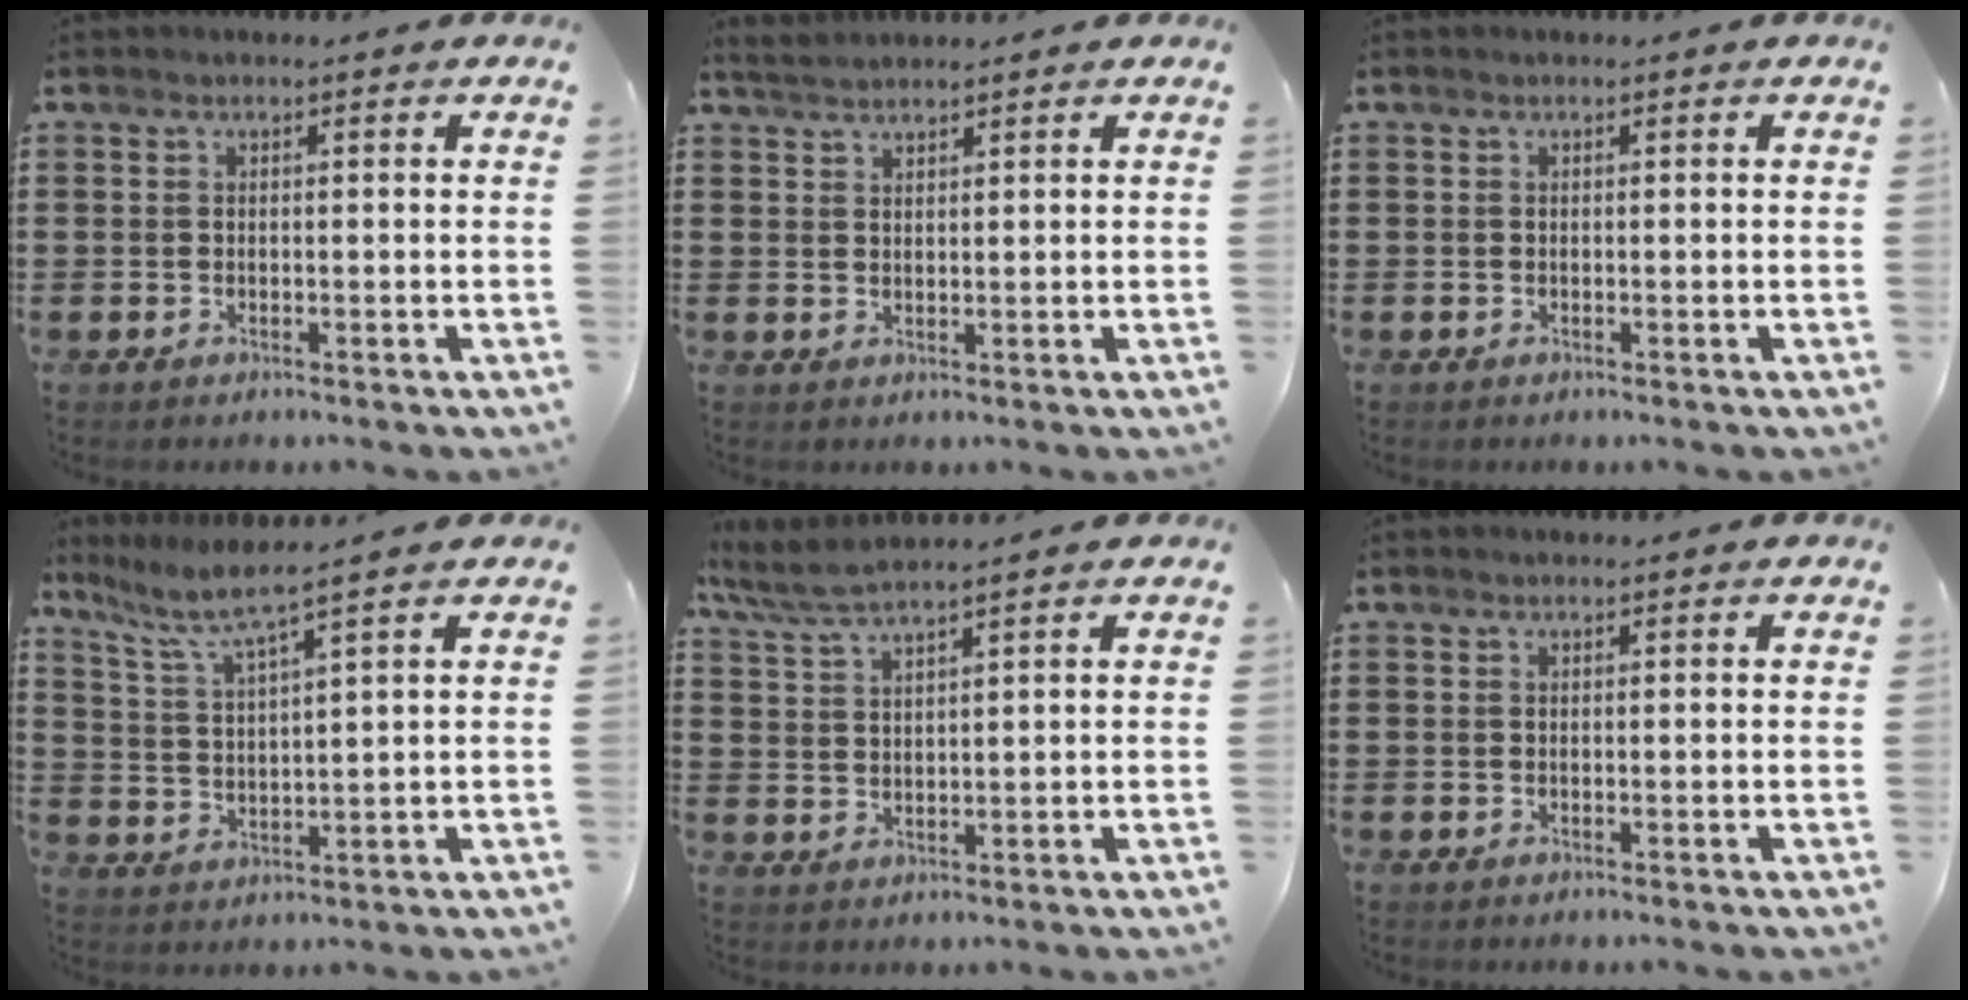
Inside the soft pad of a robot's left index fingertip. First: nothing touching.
{"total": 1.9, "force": [1.8, 0.2, 0.4], "torque": [-0.012, 0.004, 0.036]}
{"total": 0.0}
{"total": 4.7, "force": [3.6, -0.4, 3.0], "torque": [-0.074, -0.020, 0.057]}
{"total": 4.0, "force": [3.4, 0.1, 2.2], "torque": [-0.052, -0.008, 0.060]}
{"total": 0.0}